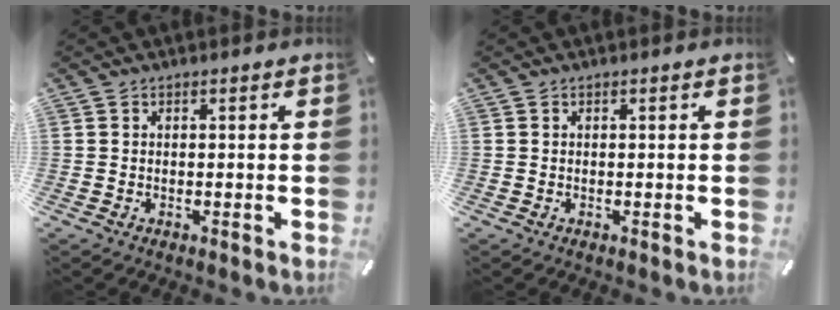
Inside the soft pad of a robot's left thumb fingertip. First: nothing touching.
{"total": 0.0}